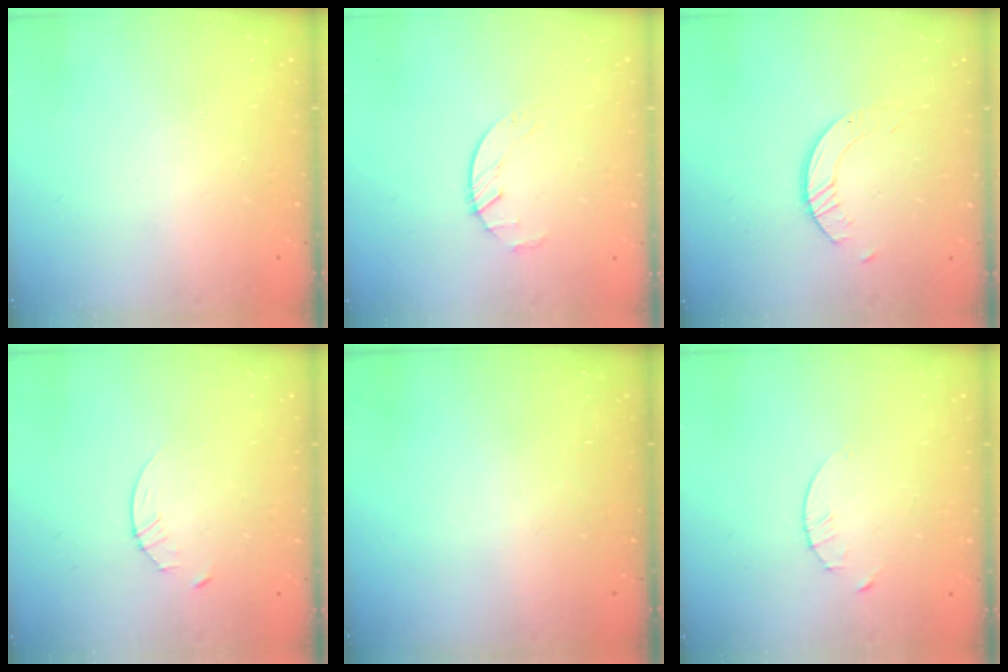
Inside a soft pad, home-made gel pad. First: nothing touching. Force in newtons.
{"total": 2.2, "press": 2.2, "slide": 0.4}
{"total": 2.6, "press": 2.5, "slide": 0.3}
{"total": 2.9, "press": 2.9, "slide": 0.4}
{"total": 0.0}
{"total": 1.7, "press": 1.6, "slide": 0.2}